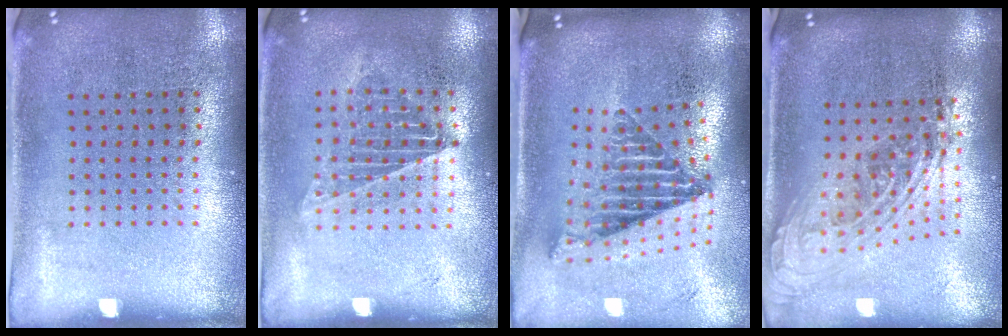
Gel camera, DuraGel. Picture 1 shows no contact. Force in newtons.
{"total": 1.0, "press": 1.0, "slide": 0.2}
{"total": 2.6, "press": 1.7, "slide": 1.9}
{"total": 2.1, "press": 1.6, "slide": 1.5}